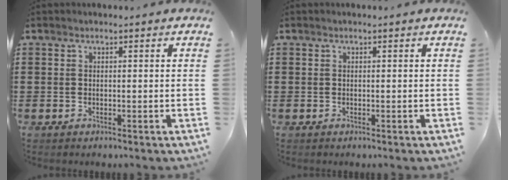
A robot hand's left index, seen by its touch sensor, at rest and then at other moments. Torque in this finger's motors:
{"motor_torque": [0.00, 0.00, 0.00, 0.00]}